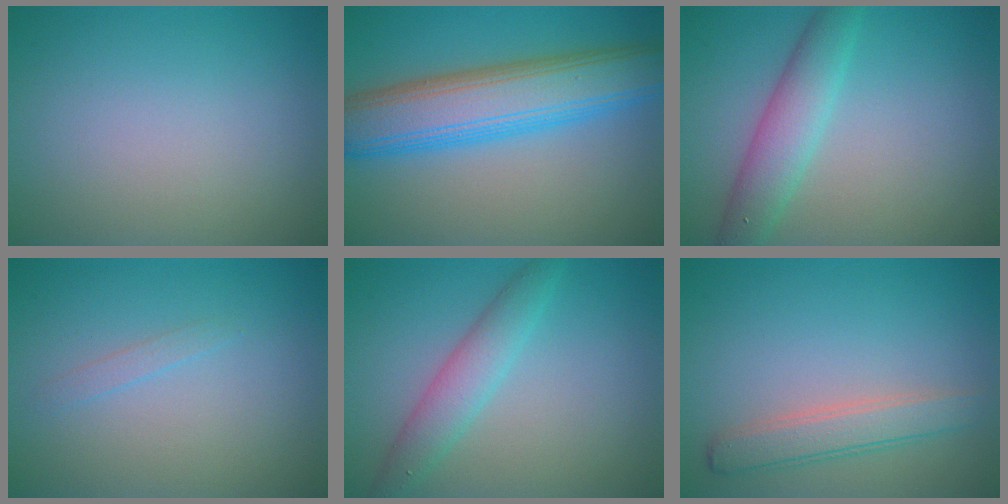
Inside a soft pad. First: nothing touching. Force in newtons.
{"total": 8.9, "press": 8.9, "slide": 0.2}
{"total": 4.1, "press": 4.1, "slide": 0.0}
{"total": 0.8, "press": 0.8, "slide": 0.1}
{"total": 3.0, "press": 3.0, "slide": 0.1}
{"total": 2.9, "press": 2.9, "slide": 0.2}